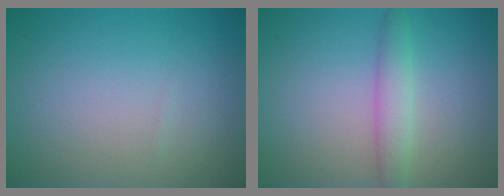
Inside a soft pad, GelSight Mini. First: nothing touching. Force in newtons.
{"total": 2.3, "press": 2.3, "slide": 0.2}